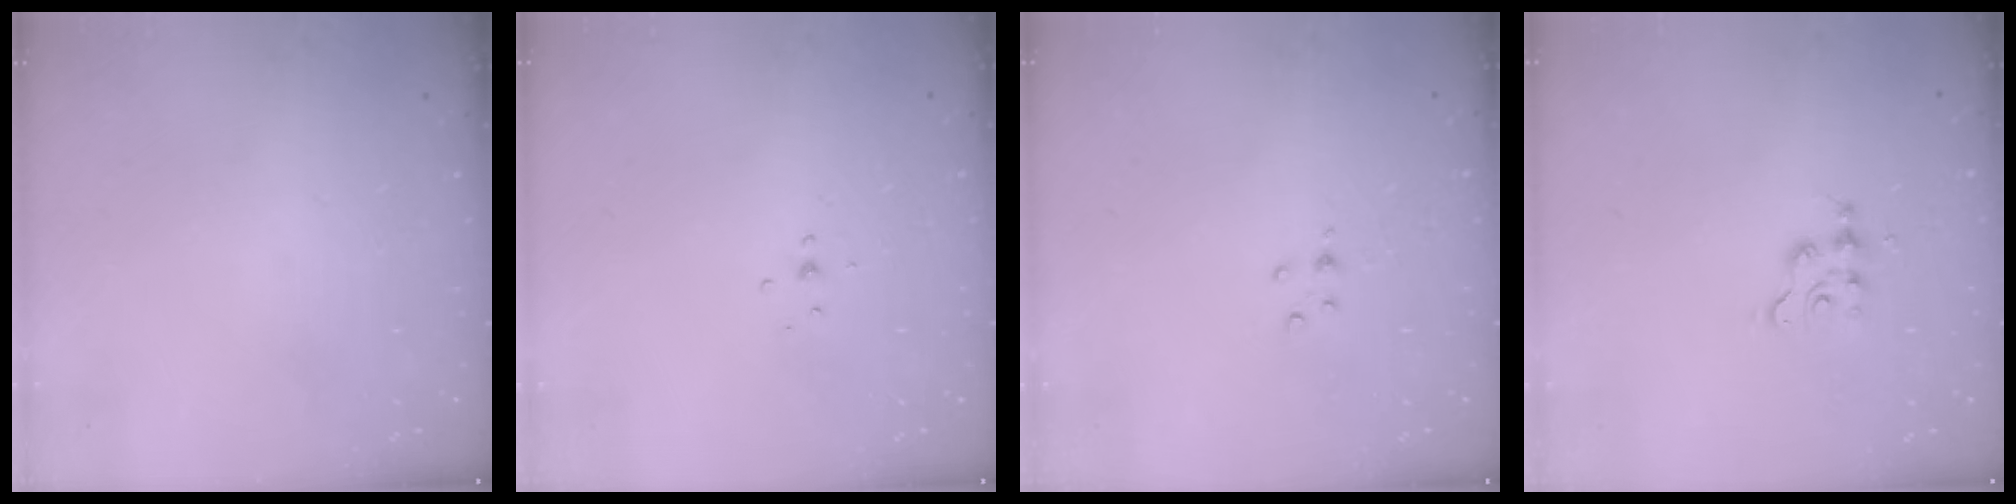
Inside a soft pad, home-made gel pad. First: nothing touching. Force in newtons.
{"total": 3.1, "press": 3.0, "slide": 0.7}
{"total": 2.6, "press": 2.6, "slide": 0.3}
{"total": 2.9, "press": 2.8, "slide": 0.3}